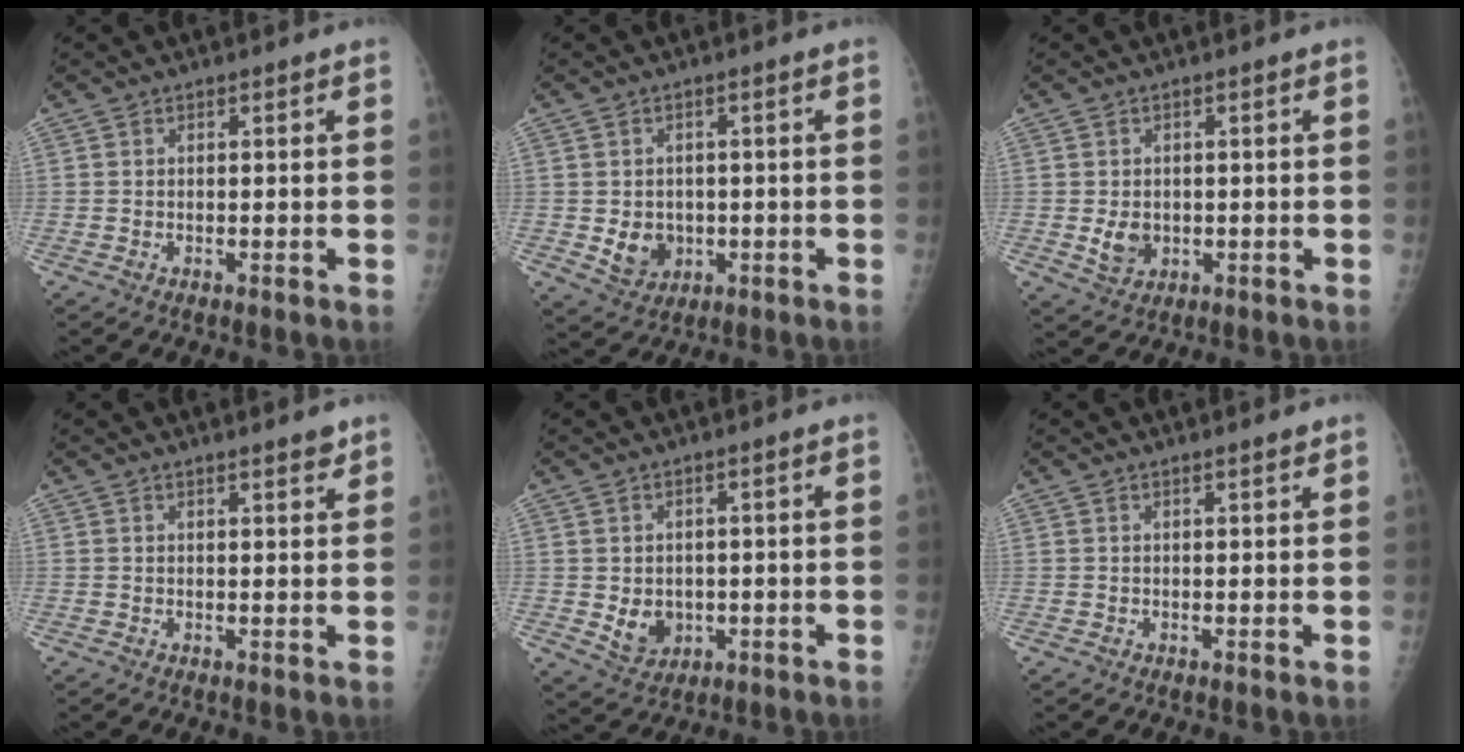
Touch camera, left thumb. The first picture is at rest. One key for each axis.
{"total": 5.5, "fx": -0.7, "fy": 4.7, "fz": 2.8, "tx": -0.024, "ty": 0.000, "tz": 0.001}
{"total": 4.0, "fx": -0.4, "fy": 3.2, "fz": 2.4, "tx": -0.028, "ty": -0.003, "tz": 0.003}
{"total": 2.3, "fx": 1.9, "fy": 0.4, "fz": 1.3, "tx": -0.011, "ty": -0.012, "tz": 0.025}
{"total": 5.0, "fx": -0.3, "fy": 4.1, "fz": 2.8, "tx": -0.027, "ty": -0.005, "tz": 0.010}
{"total": 1.1, "fx": 0.9, "fy": 0.1, "fz": 0.6, "tx": -0.007, "ty": -0.005, "tz": 0.014}